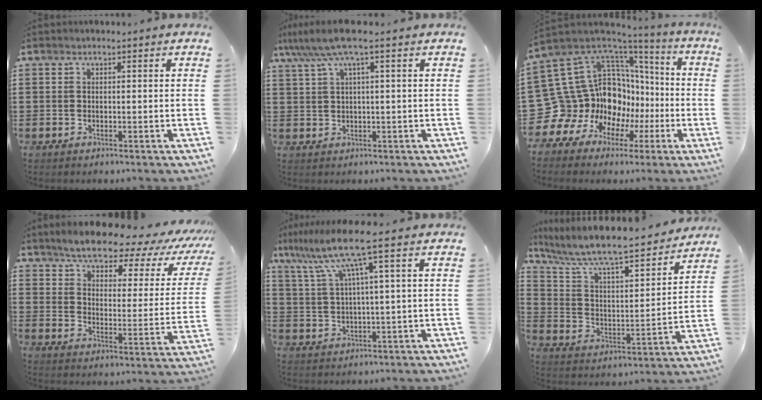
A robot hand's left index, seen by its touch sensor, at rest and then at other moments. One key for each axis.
{"total": 5.2, "fx": 2.2, "fy": 0.2, "fz": 4.7, "tx": -0.110, "ty": -0.006, "tz": 0.032}
{"total": 16.4, "fx": -1.7, "fy": 14.9, "fz": 6.7, "tx": -0.199, "ty": -0.041, "tz": 0.019}
{"total": 6.0, "fx": 5.5, "fy": 0.9, "fz": 2.2, "tx": -0.067, "ty": -0.044, "tz": 0.087}
{"total": 9.5, "fx": 4.8, "fy": -0.1, "fz": 8.2, "tx": -0.194, "ty": -0.021, "tz": 0.072}
{"total": 7.1, "fx": 6.2, "fy": 0.8, "fz": 3.4, "tx": -0.096, "ty": -0.051, "tz": 0.097}